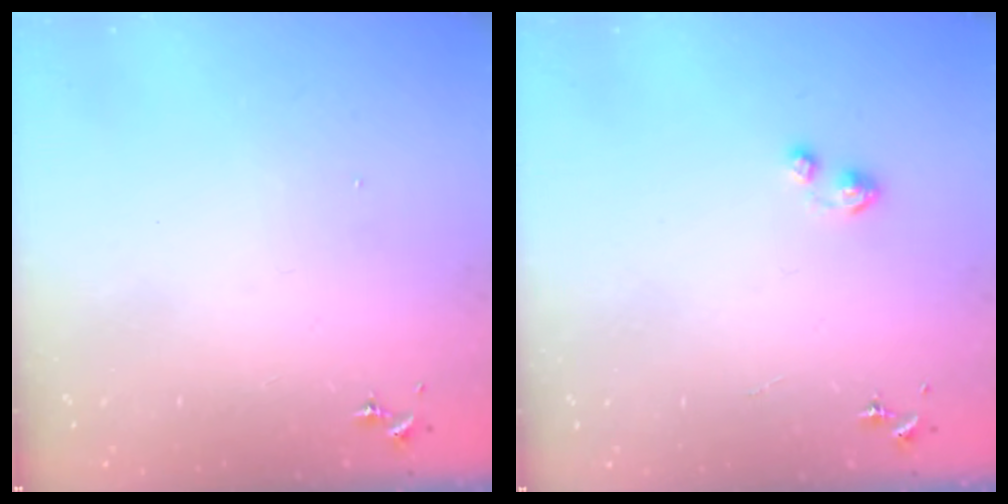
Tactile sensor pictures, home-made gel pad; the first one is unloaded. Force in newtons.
{"total": 2.2, "press": 2.2, "slide": 0.3}